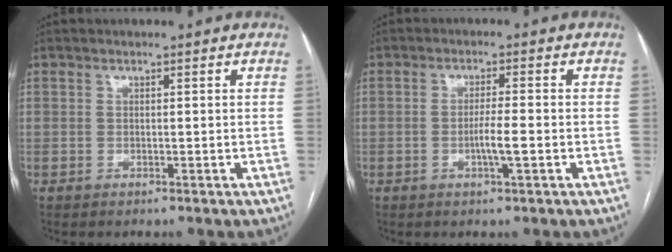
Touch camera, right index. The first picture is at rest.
{"total": 3.8, "force": [-1.2, -0.1, 3.6], "torque": [-0.067, -0.003, -0.021]}